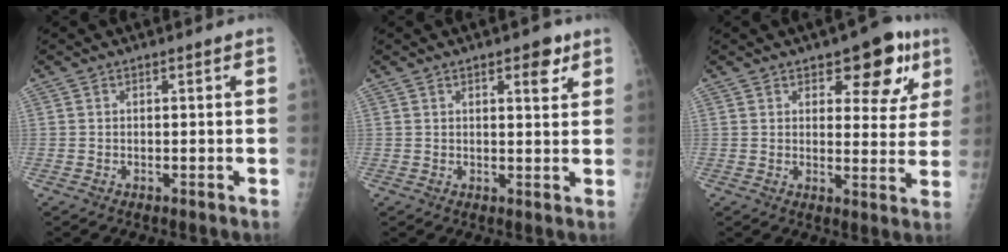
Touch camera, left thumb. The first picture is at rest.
{"total": 3.9, "force": [2.3, 1.6, 2.8], "torque": [-0.022, -0.011, 0.028]}
{"total": 10.6, "force": [5.7, 5.2, 7.2], "torque": [-0.042, -0.022, 0.071]}